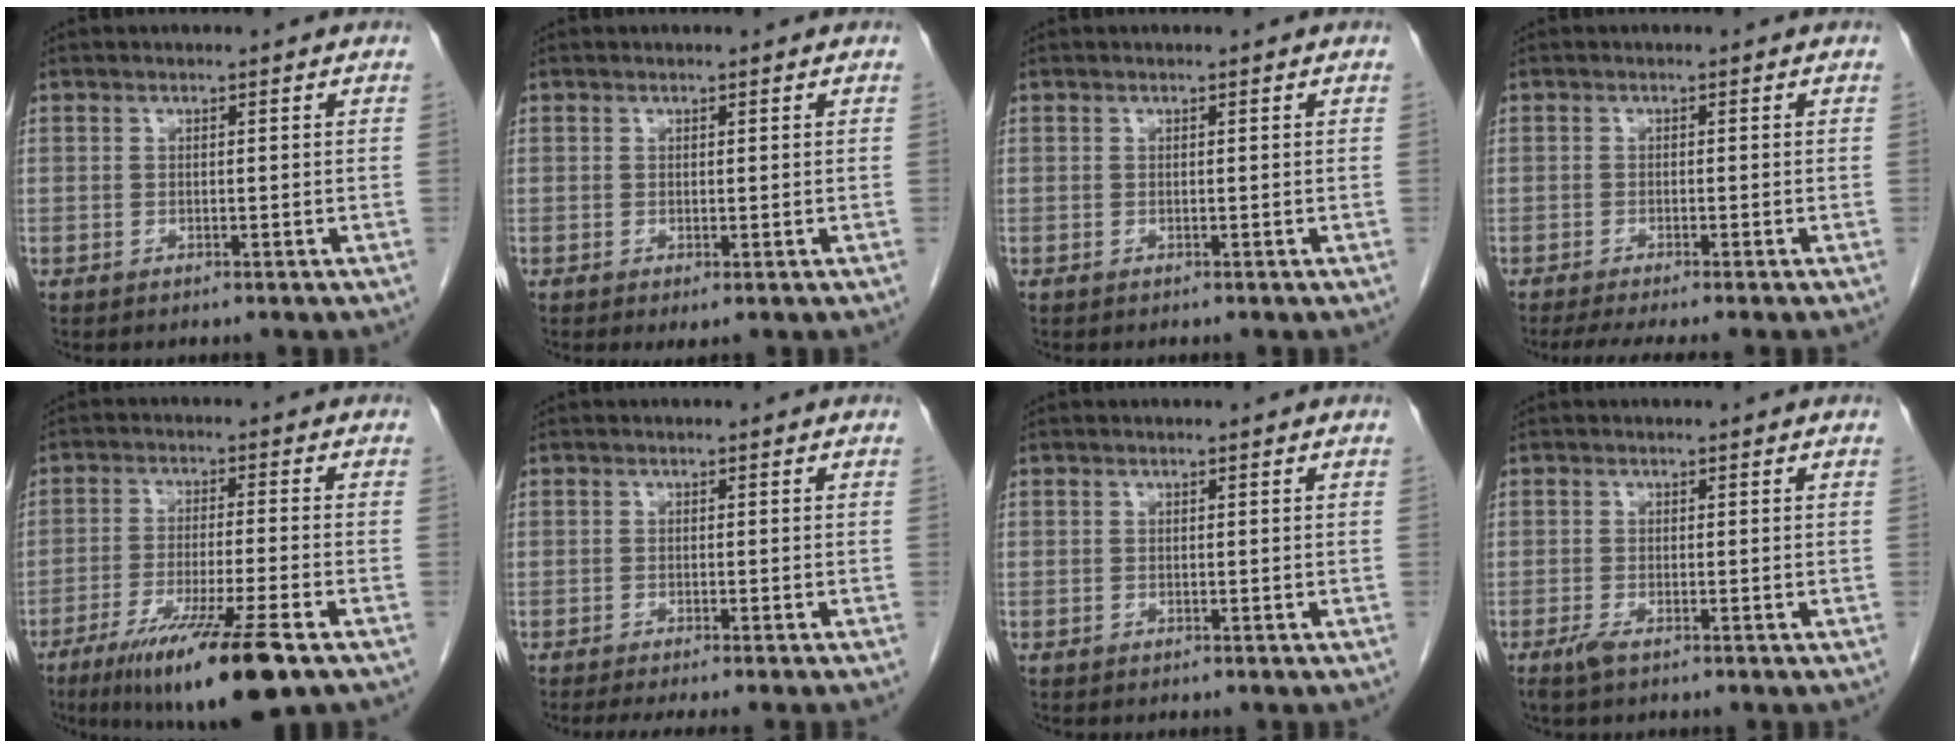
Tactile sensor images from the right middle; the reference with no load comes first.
{"total": 0.8, "force": [0.0, 0.2, 0.8], "torque": [-0.017, -0.004, 0.006]}
{"total": 0.0}
{"total": 5.4, "force": [-4.5, -0.5, 3.0], "torque": [-0.039, -0.013, -0.070]}
{"total": 13.7, "force": [-8.4, 0.0, 10.8], "torque": [-0.178, -0.040, -0.140]}
{"total": 5.4, "force": [-4.6, -0.8, 2.8], "torque": [-0.023, -0.010, -0.067]}
{"total": 0.0}
{"total": 1.5, "force": [-1.0, 0.2, 1.1], "torque": [-0.027, -0.004, -0.021]}